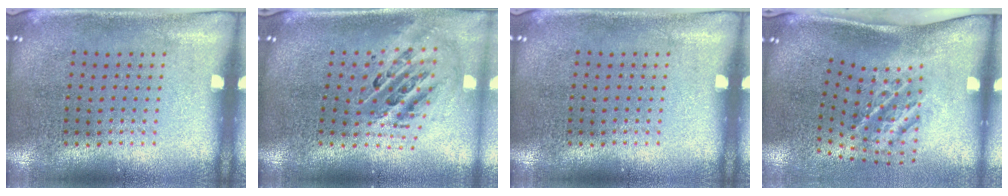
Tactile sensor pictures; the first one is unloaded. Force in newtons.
{"total": 1.6, "press": 1.3, "slide": 0.8}
{"total": 0.0}
{"total": 1.9, "press": 1.3, "slide": 1.5}